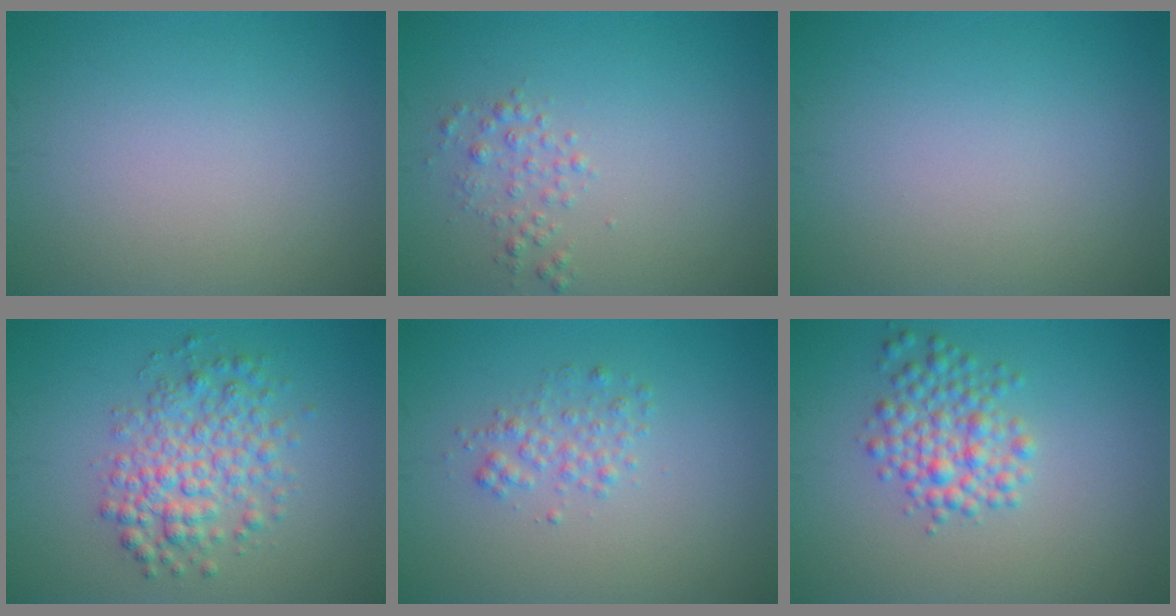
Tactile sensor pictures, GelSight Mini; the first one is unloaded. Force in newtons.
{"total": 1.5, "press": 1.5, "slide": 0.0}
{"total": 0.0}
{"total": 4.8, "press": 4.8, "slide": 0.1}
{"total": 1.7, "press": 1.7, "slide": 0.0}
{"total": 3.6, "press": 3.6, "slide": 0.0}